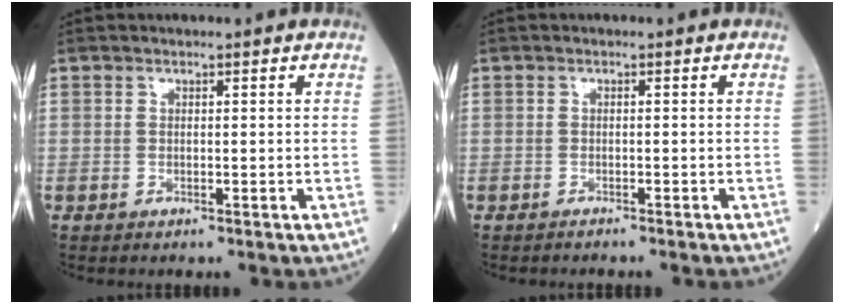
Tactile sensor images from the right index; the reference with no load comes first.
{"total": 1.5, "force": [-1.4, 0.0, 0.6], "torque": [-0.011, 0.000, -0.017]}